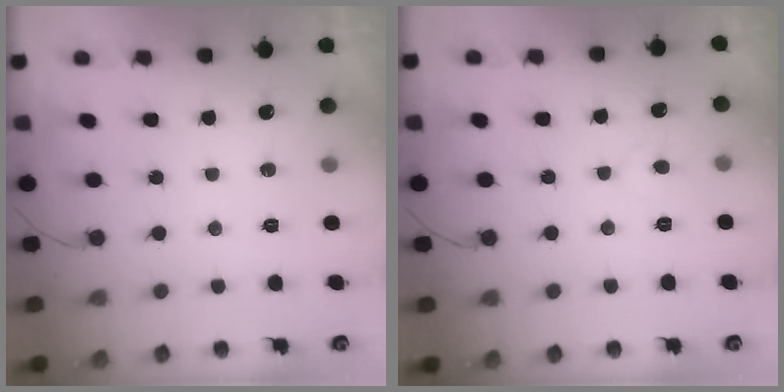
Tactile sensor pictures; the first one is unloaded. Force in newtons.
{"total": 2.9, "press": 2.9, "slide": 0.2}